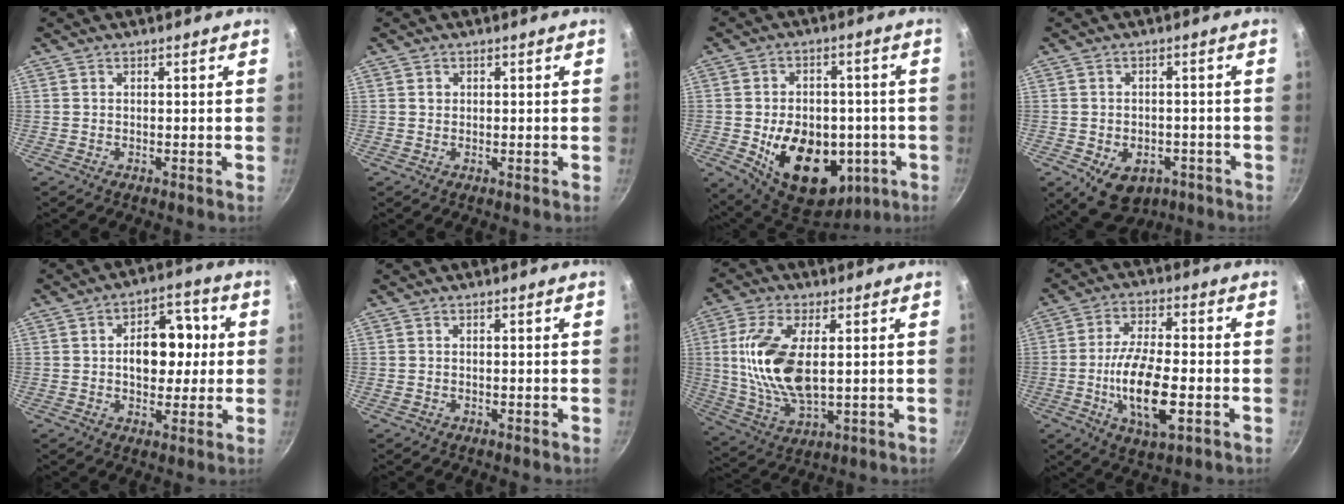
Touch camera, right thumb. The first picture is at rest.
{"total": 1.0, "force": [0.2, 0.9, 0.3], "torque": [-0.002, 0.001, 0.004]}
{"total": 20.0, "force": [-5.3, 13.1, 14.2], "torque": [-0.192, 0.005, -0.051]}
{"total": 9.8, "force": [-4.6, 6.9, 5.3], "torque": [-0.069, 0.017, -0.055]}
{"total": 11.3, "force": [0.9, 7.4, 8.5], "torque": [-0.084, 0.019, 0.010]}
{"total": 0.5, "force": [-0.1, 0.5, 0.2], "torque": [-0.005, 0.001, 0.000]}
{"total": 15.9, "force": [1.8, 7.6, 13.8], "torque": [-0.284, -0.011, 0.043]}
{"total": 13.9, "force": [-3.2, 5.4, 12.4], "torque": [-0.221, 0.004, -0.054]}